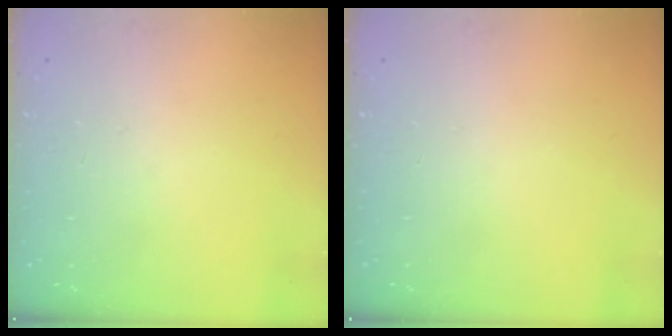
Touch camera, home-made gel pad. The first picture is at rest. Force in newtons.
{"total": 0.0}